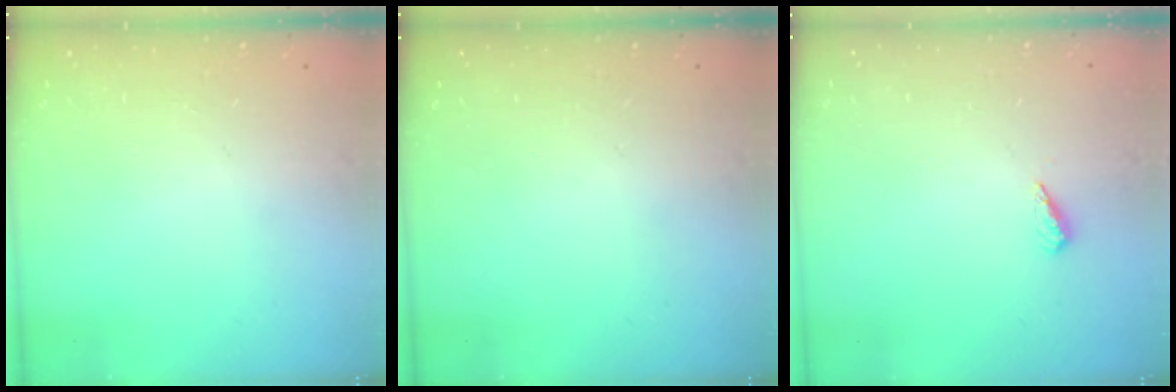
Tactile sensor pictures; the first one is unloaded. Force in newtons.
{"total": 0.0}
{"total": 3.6, "press": 3.4, "slide": 1.2}